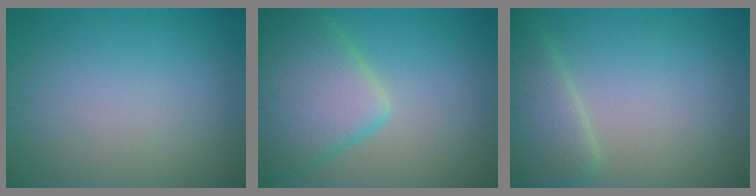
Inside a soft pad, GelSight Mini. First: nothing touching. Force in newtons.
{"total": 8.2, "press": 8.2, "slide": 0.5}
{"total": 4.2, "press": 4.2, "slide": 0.1}